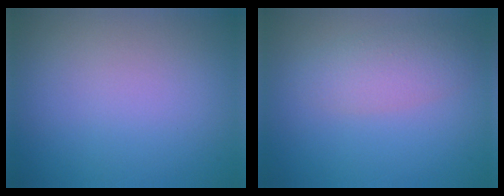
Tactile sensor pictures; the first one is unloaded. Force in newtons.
{"total": 2.9, "press": 2.9, "slide": 0.1}